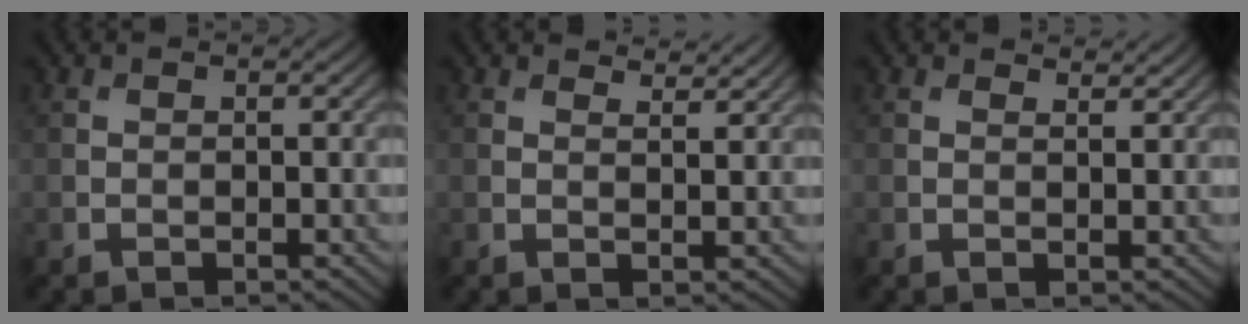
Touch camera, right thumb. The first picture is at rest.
{"total": 2.9, "force": [2.6, 0.5, 1.1], "torque": [-0.020, -0.005, 0.041]}
{"total": 1.8, "force": [1.7, 0.4, 0.6], "torque": [-0.017, -0.006, 0.027]}